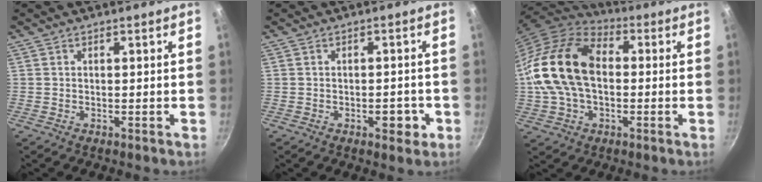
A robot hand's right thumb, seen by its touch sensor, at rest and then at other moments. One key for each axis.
{"total": 3.8, "fx": -1.5, "fy": 2.1, "fz": 2.9, "tx": -0.022, "ty": 0.010, "tz": -0.018}
{"total": 19.3, "fx": 0.5, "fy": 12.9, "fz": 14.4, "tx": -0.262, "ty": 0.032, "tz": -0.001}